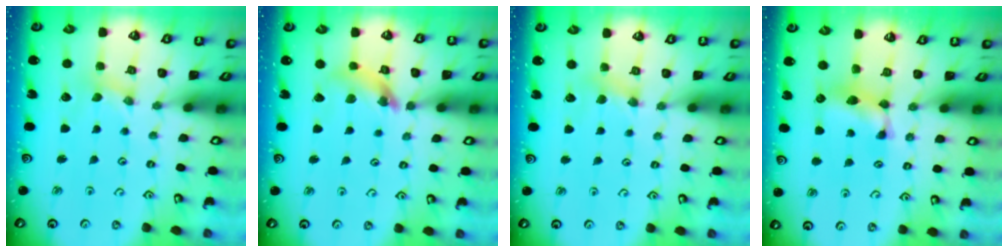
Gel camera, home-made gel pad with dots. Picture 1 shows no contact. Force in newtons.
{"total": 10.2, "press": 10.1, "slide": 1.1}
{"total": 4.8, "press": 4.8, "slide": 0.5}
{"total": 9.5, "press": 9.5, "slide": 0.3}